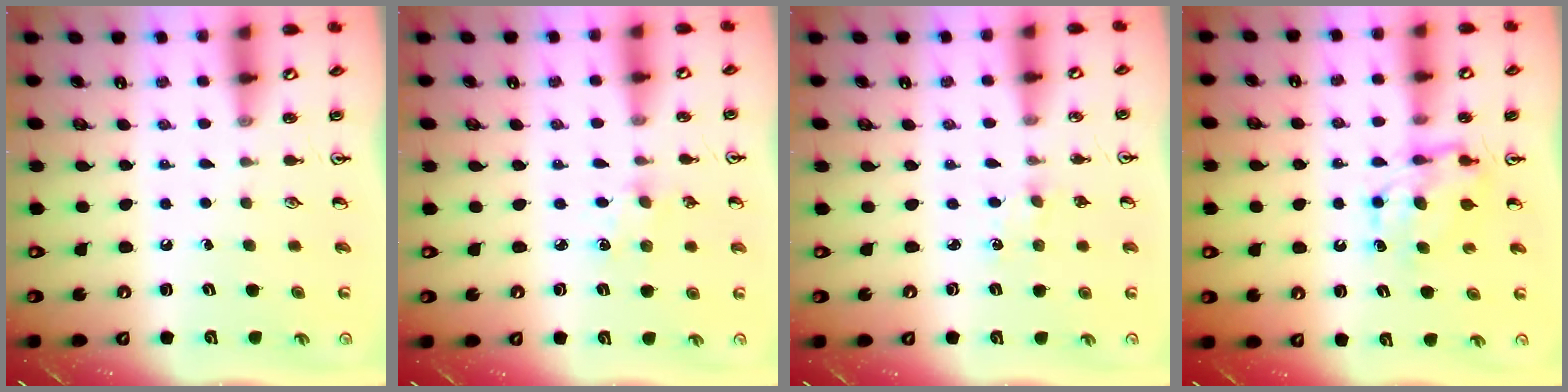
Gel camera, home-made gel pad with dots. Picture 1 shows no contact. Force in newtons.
{"total": 3.0, "press": 3.0, "slide": 0.4}
{"total": 1.3, "press": 1.3, "slide": 0.3}
{"total": 8.0, "press": 8.0, "slide": 0.3}